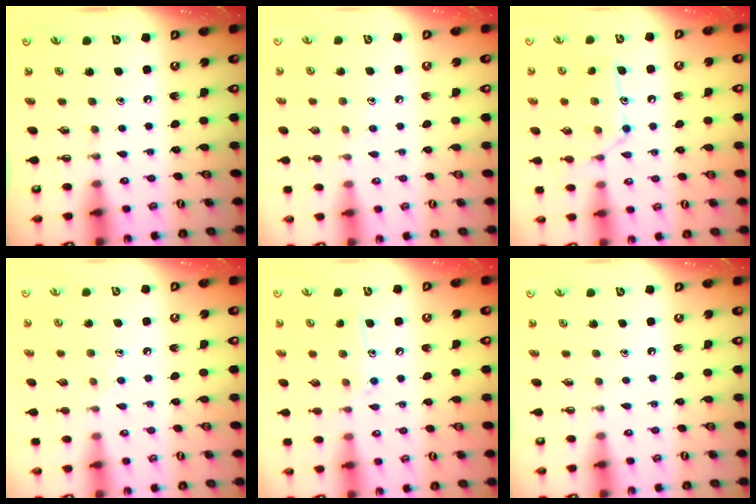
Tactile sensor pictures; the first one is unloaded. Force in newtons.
{"total": 5.2, "press": 5.2, "slide": 0.6}
{"total": 12.9, "press": 12.9, "slide": 0.7}
{"total": 7.4, "press": 7.4, "slide": 0.8}
{"total": 9.5, "press": 9.5, "slide": 0.7}
{"total": 0.0}